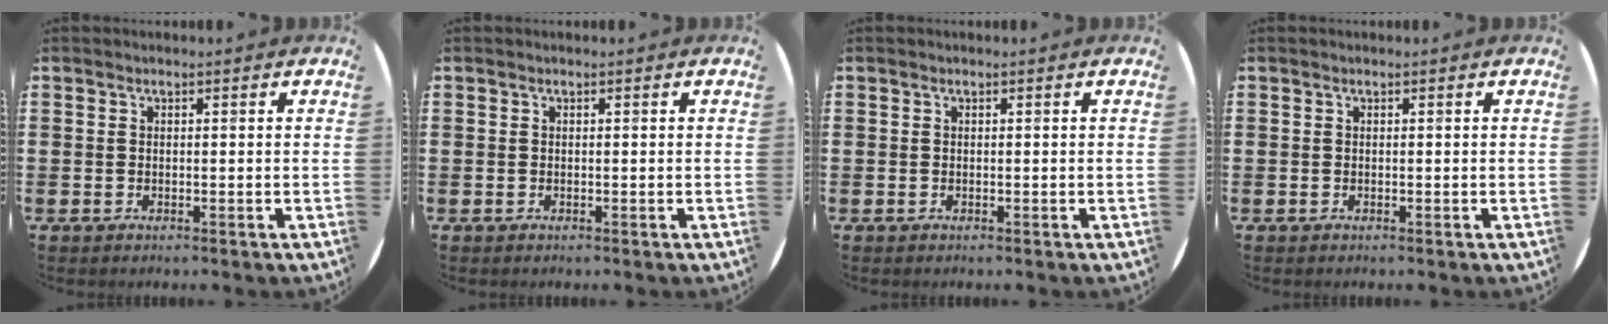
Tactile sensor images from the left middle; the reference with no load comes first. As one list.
[{"total": 0.0}, {"total": 0.0}, {"total": 0.0}]